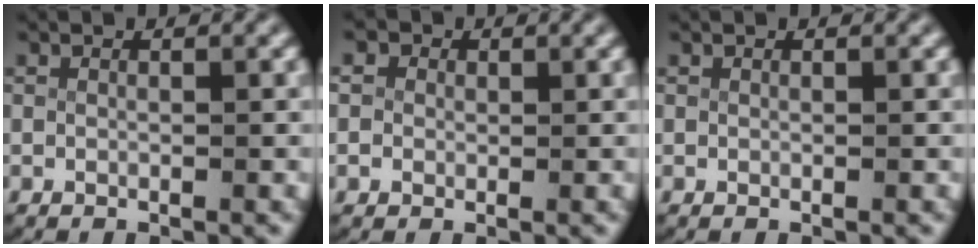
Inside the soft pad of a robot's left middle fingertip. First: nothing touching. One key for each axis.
{"total": 3.2, "fx": 0.5, "fy": 3.0, "fz": 0.8, "tx": -0.033, "ty": 0.001, "tz": 0.002}
{"total": 0.0}